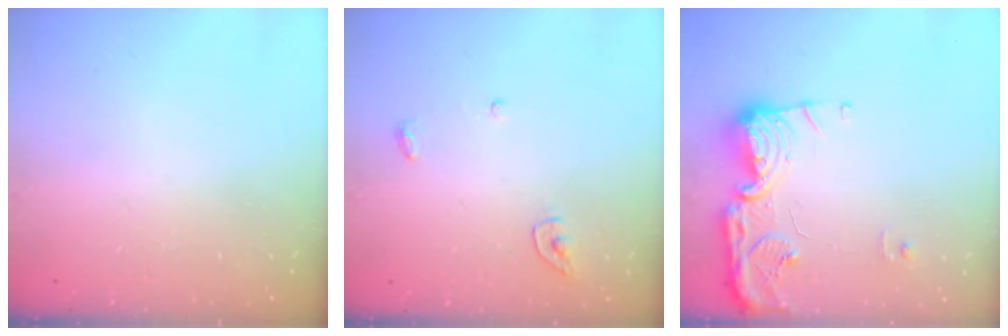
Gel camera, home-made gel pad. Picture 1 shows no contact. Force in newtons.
{"total": 3.7, "press": 3.7, "slide": 0.3}
{"total": 15.0, "press": 14.9, "slide": 0.8}